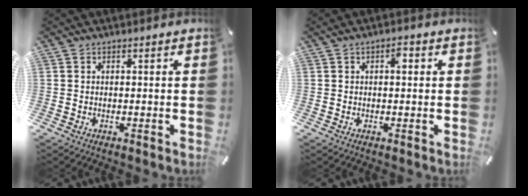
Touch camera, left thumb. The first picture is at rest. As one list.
[{"total": 2.7, "force": [0.6, 1.4, 2.3], "torque": [-0.030, 0.003, 0.005]}]